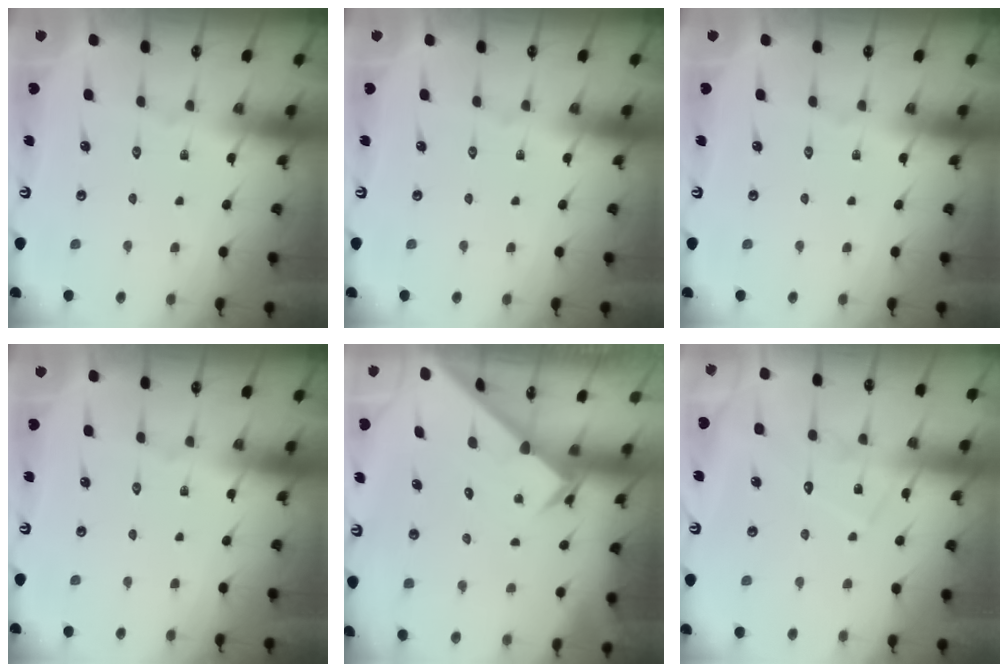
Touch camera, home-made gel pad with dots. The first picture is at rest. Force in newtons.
{"total": 0.0}
{"total": 0.0}
{"total": 0.0}
{"total": 2.5, "press": 2.5, "slide": 0.2}
{"total": 9.8, "press": 9.8, "slide": 0.8}